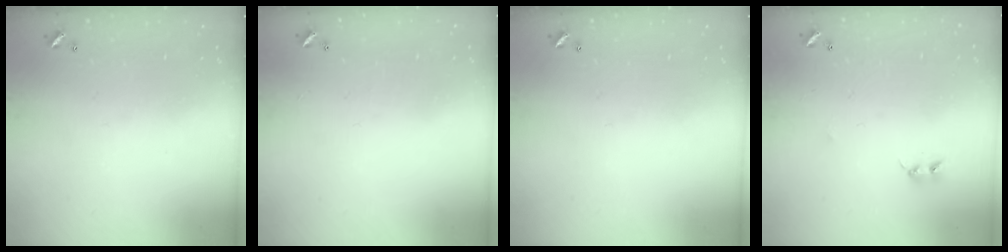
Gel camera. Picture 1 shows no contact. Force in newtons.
{"total": 0.6, "press": 0.2, "slide": 0.6}
{"total": 0.0}
{"total": 2.5, "press": 2.5, "slide": 0.4}